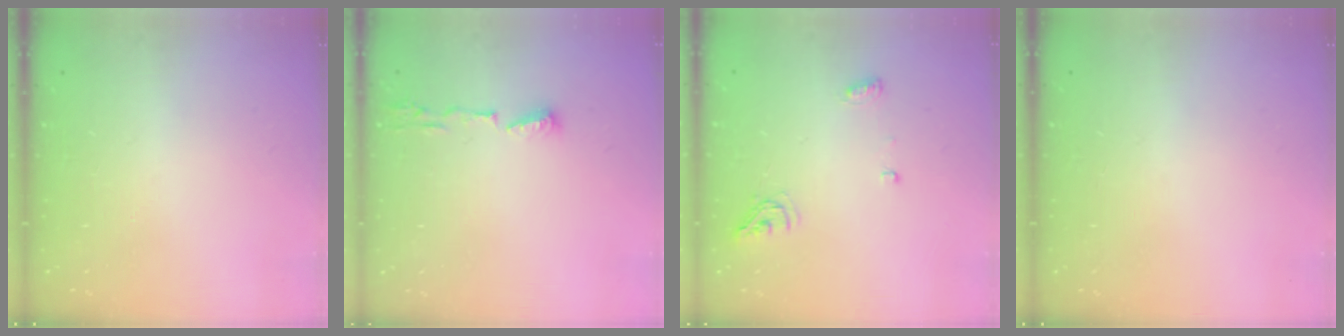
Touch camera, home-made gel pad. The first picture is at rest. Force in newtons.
{"total": 6.0, "press": 5.8, "slide": 1.2}
{"total": 5.8, "press": 5.7, "slide": 0.9}
{"total": 0.0}